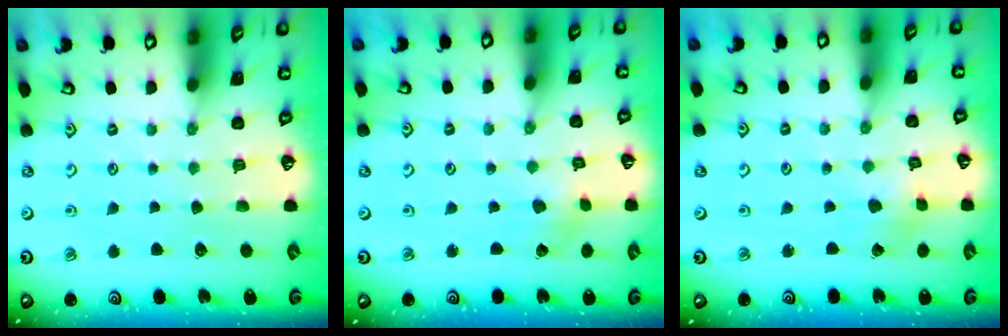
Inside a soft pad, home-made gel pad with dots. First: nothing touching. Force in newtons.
{"total": 1.6, "press": 1.6, "slide": 0.2}
{"total": 2.2, "press": 2.2, "slide": 0.2}